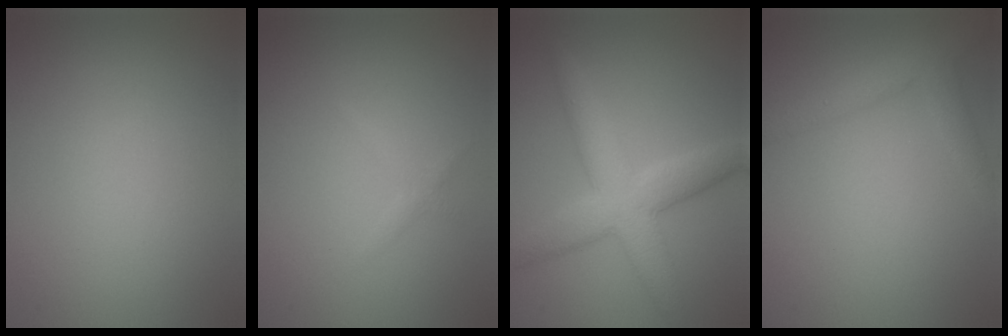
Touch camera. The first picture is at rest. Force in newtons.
{"total": 0.9, "press": 0.9, "slide": 0.0}
{"total": 5.9, "press": 5.9, "slide": 0.1}
{"total": 2.9, "press": 2.9, "slide": 0.2}